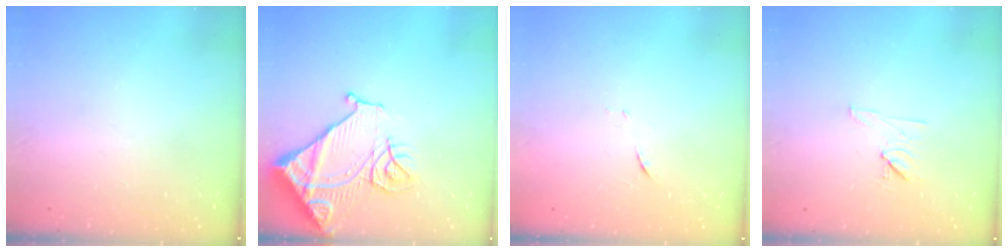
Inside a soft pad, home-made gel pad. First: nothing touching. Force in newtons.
{"total": 16.3, "press": 16.2, "slide": 1.9}
{"total": 6.7, "press": 6.6, "slide": 0.6}
{"total": 6.7, "press": 6.6, "slide": 1.1}